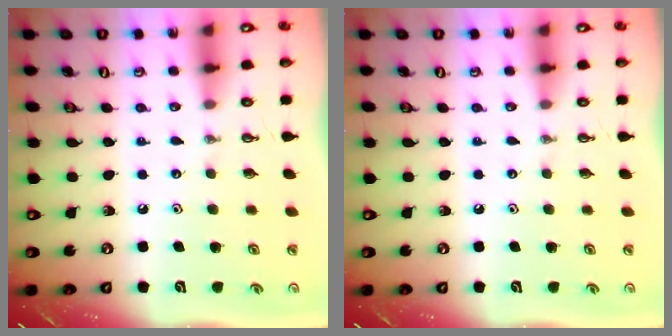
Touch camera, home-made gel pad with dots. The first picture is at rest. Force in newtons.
{"total": 0.0}